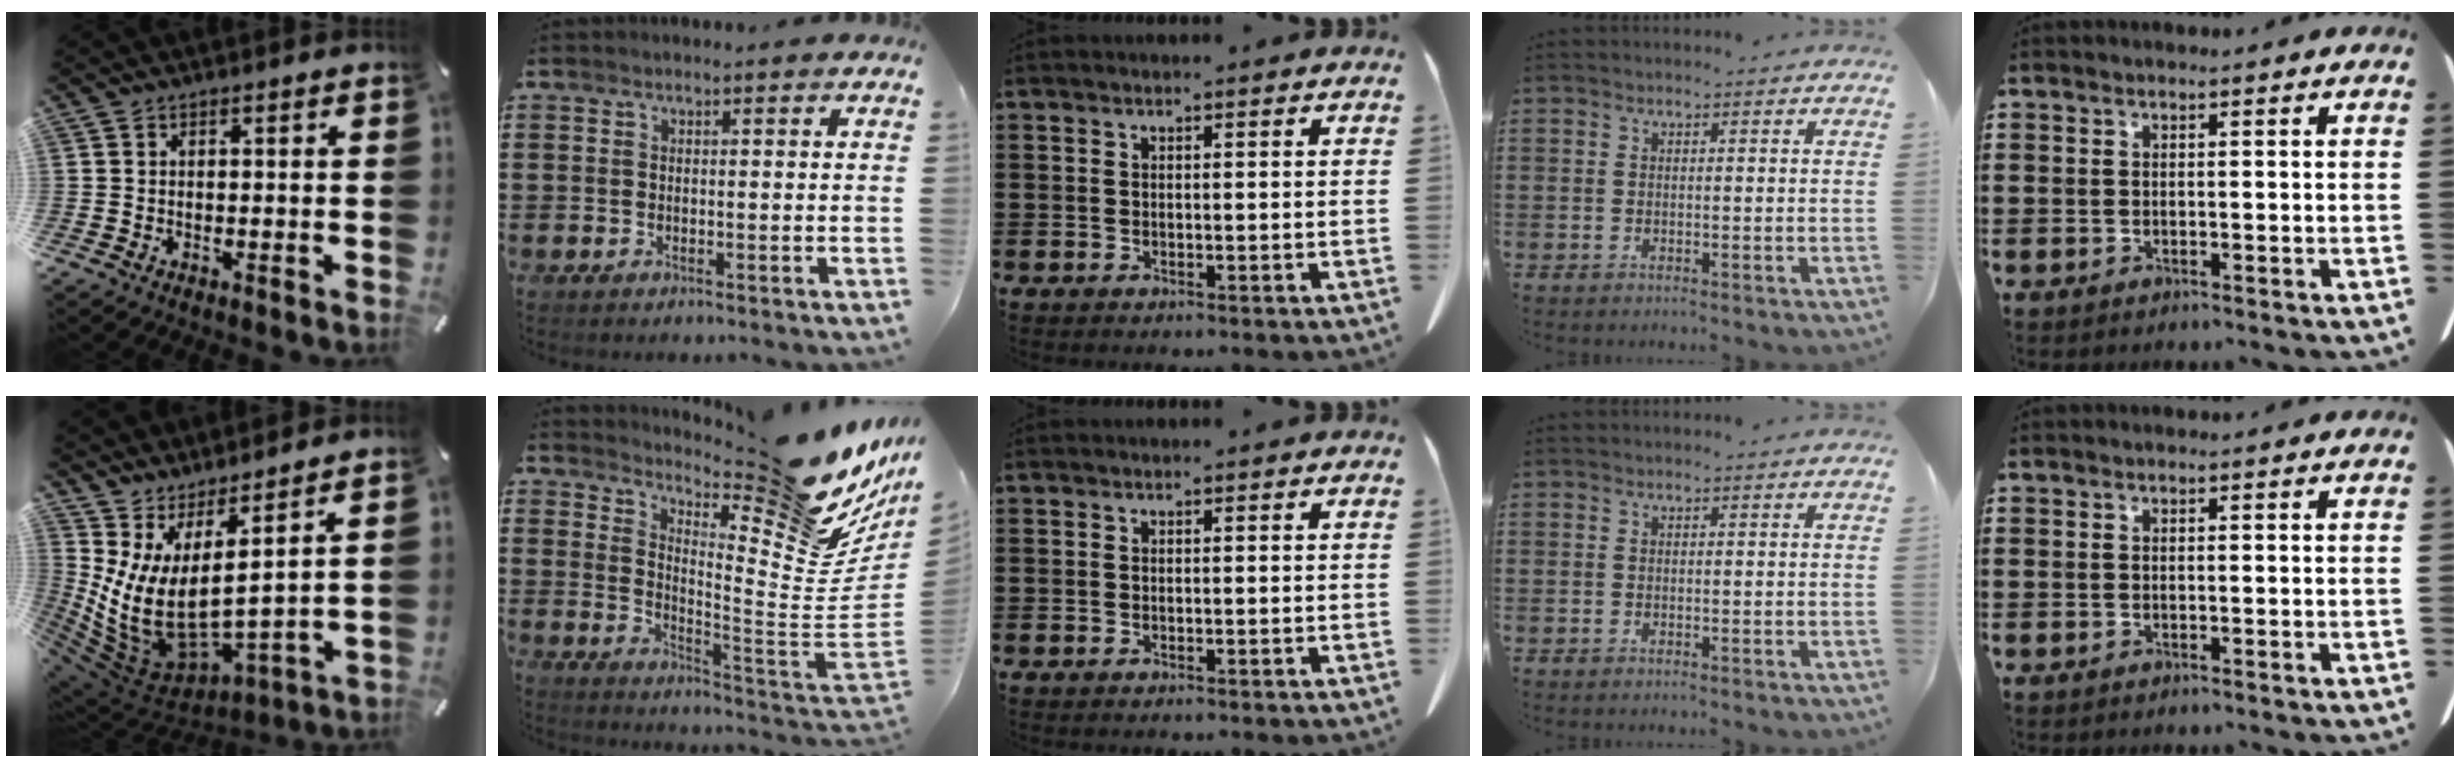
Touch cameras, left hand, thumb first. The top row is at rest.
{"thumb": {"total": 9.5, "force": [1.8, 4.9, 7.9], "torque": [-0.198, -0.063, 0.032]}, "index": {"total": 13.6, "force": [11.0, 1.5, 7.9], "torque": [-0.104, -0.114, 0.173]}}